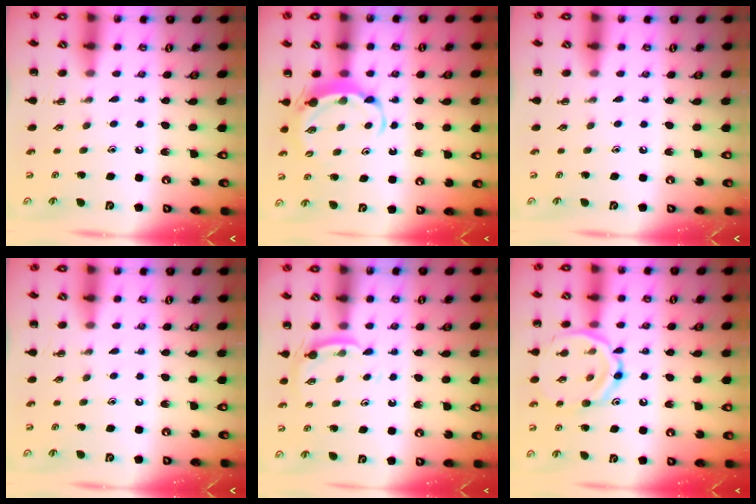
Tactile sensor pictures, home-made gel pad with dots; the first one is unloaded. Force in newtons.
{"total": 5.8, "press": 5.8, "slide": 0.5}
{"total": 0.0}
{"total": 0.0}
{"total": 4.9, "press": 4.7, "slide": 1.4}
{"total": 14.2, "press": 14.2, "slide": 1.4}